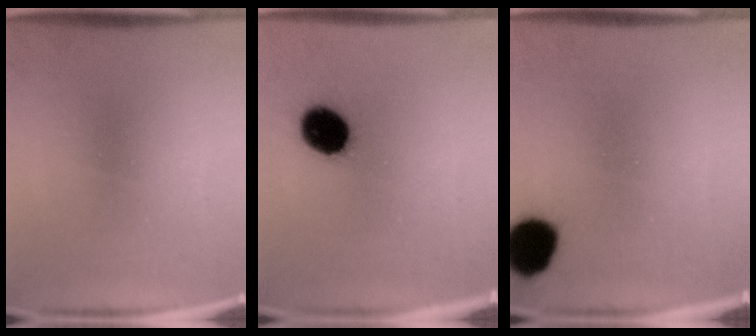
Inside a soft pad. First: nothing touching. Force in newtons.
{"total": 12.1}
{"total": 10.2}